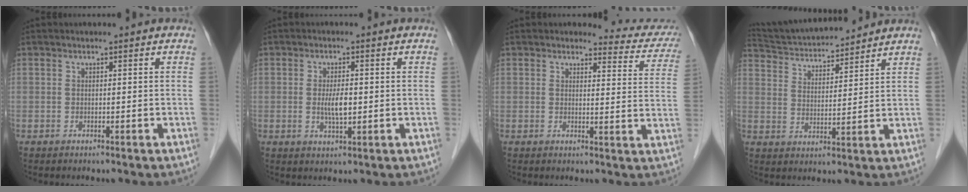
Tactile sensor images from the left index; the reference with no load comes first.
{"total": 3.5, "force": [-0.3, 0.9, 3.3], "torque": [-0.064, -0.006, -0.003]}
{"total": 8.0, "force": [7.7, 2.0, 0.3], "torque": [0.018, -0.039, 0.062]}
{"total": 13.3, "force": [12.5, 1.7, 4.0], "torque": [-0.077, 0.022, 0.212]}